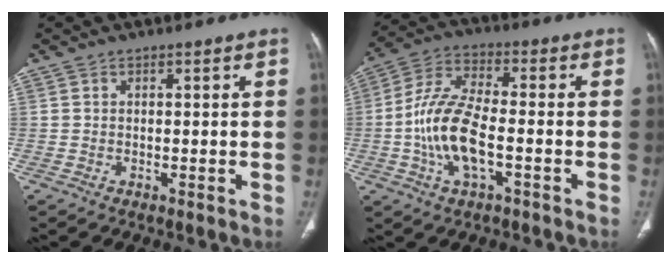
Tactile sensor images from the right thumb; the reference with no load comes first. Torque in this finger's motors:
{"motor_torque": [-0.48, 1.38, 1.47, -0.03, 0.44]}